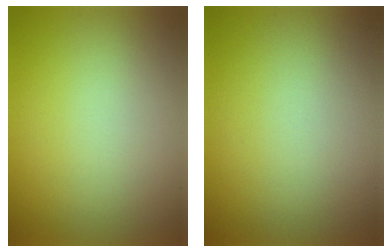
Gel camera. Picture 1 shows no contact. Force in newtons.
{"total": 0.0}